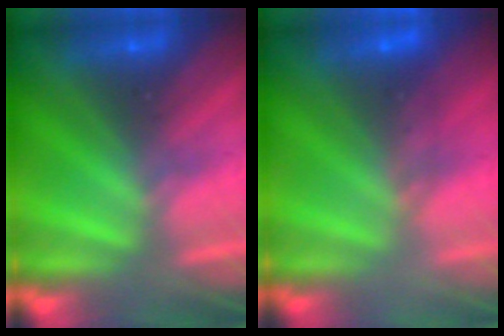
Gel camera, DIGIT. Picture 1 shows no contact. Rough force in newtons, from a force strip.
{"total": 3.9}